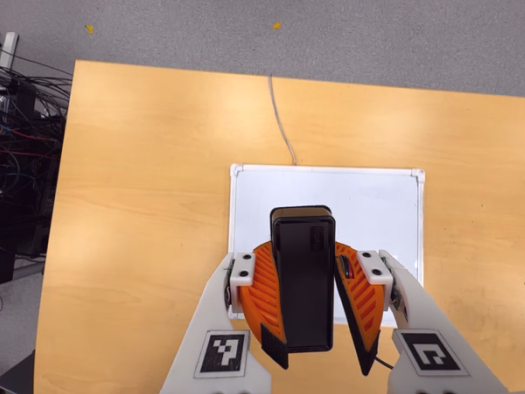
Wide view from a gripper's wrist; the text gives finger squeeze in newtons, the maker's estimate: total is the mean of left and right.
{"total": 10.3, "left": 10.1, "right": 10.4}